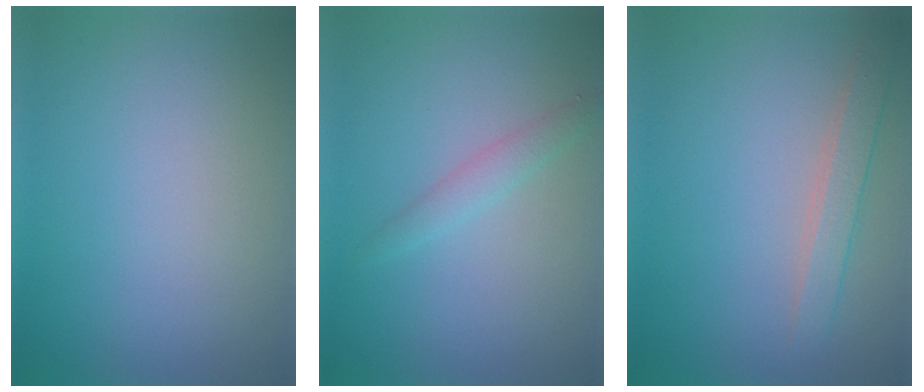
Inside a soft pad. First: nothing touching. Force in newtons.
{"total": 1.1, "press": 1.1, "slide": 0.1}
{"total": 2.2, "press": 2.2, "slide": 0.2}